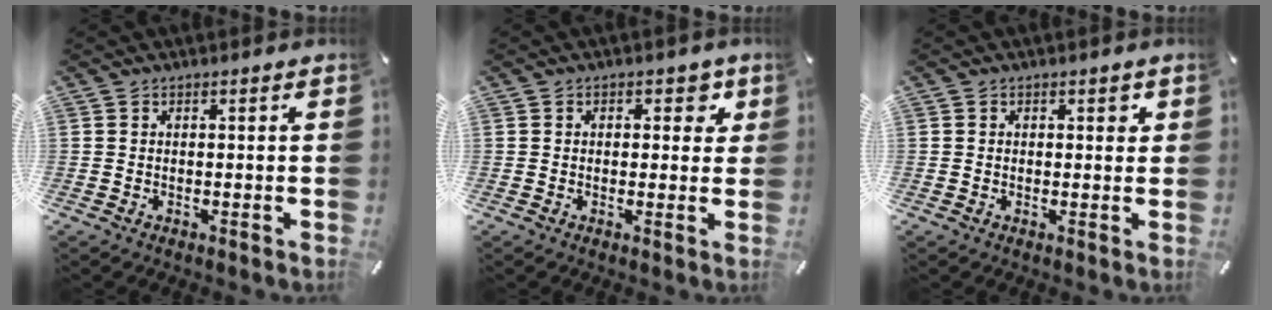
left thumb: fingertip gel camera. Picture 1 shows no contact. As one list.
[{"total": 4.2, "force": [1.2, 2.9, 2.8], "torque": [-0.019, -0.003, 0.011]}, {"total": 1.4, "force": [0.3, 1.1, 0.8], "torque": [0.000, 0.001, -0.001]}]